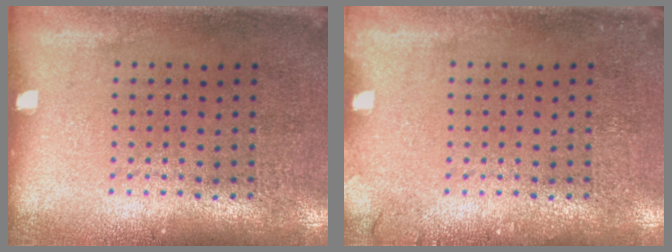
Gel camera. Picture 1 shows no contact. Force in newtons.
{"total": 0.9, "press": 0.9, "slide": 0.1}